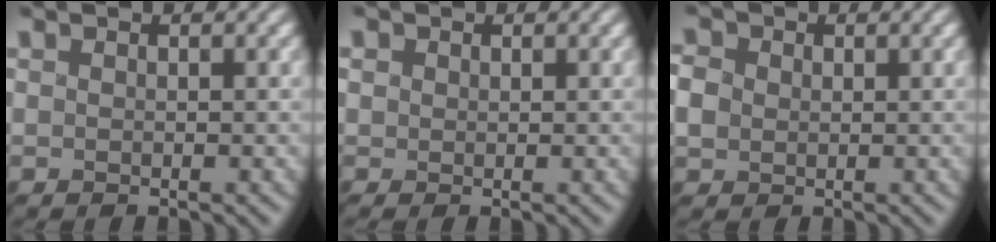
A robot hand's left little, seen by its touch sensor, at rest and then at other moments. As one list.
[{"total": 0.9, "force": [0.2, 0.8, 0.1], "torque": [0.000, -0.002, 0.002]}, {"total": 2.6, "force": [0.0, 2.4, 1.1], "torque": [-0.038, 0.004, -0.005]}]